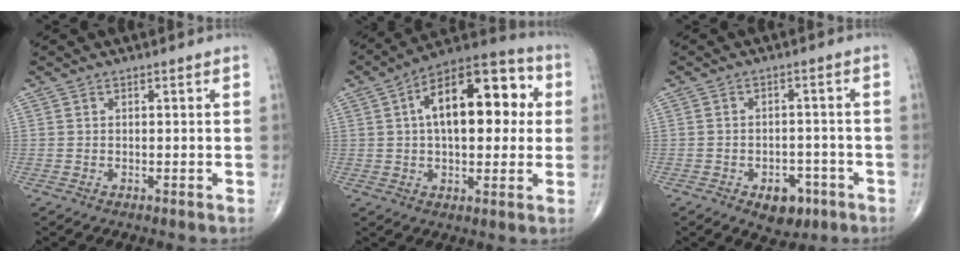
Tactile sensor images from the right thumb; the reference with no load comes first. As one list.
[{"total": 19.7, "force": [3.7, 10.1, 16.5], "torque": [-0.219, 0.029, 0.045]}, {"total": 6.5, "force": [-3.4, 4.2, 3.7], "torque": [-0.026, 0.022, -0.042]}]